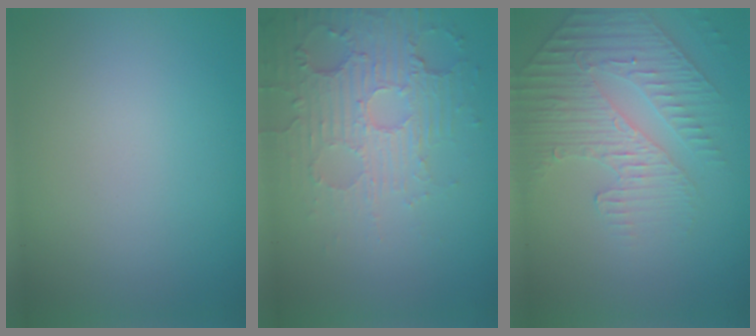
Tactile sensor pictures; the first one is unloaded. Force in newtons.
{"total": 5.6, "press": 3.5, "slide": 4.3}
{"total": 4.5, "press": 3.5, "slide": 2.9}